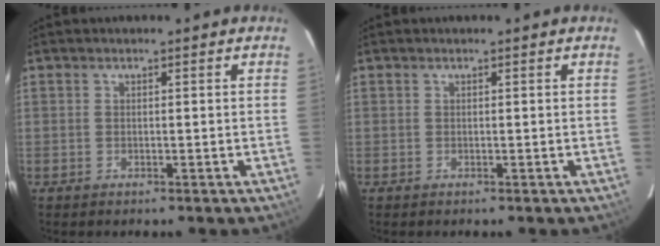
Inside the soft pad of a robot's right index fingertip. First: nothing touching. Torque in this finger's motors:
{"motor_torque": [0.07, 0.03, 0.04, 0.01]}